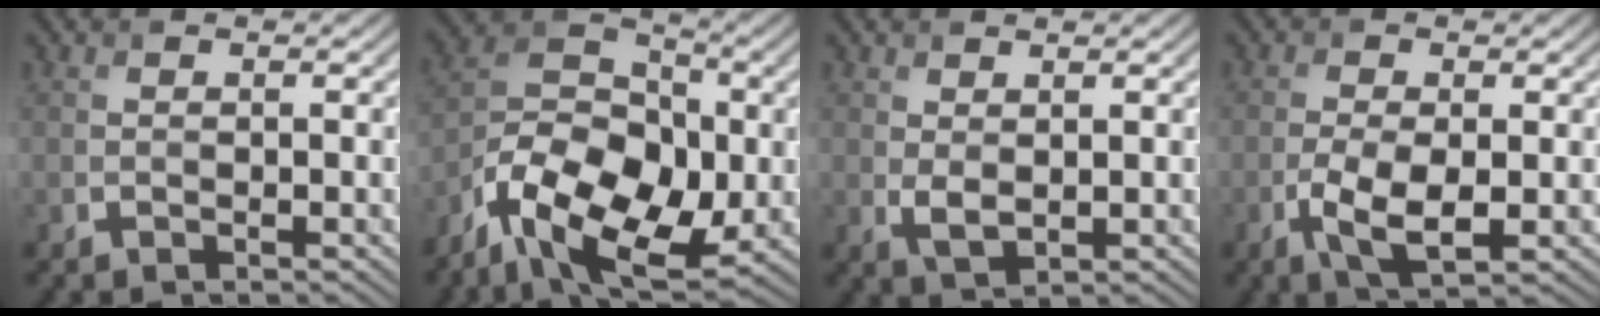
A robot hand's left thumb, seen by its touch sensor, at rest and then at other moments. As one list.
[{"total": 13.6, "force": [-6.1, 7.9, 9.3], "torque": [-0.186, -0.018, -0.131]}, {"total": 1.9, "force": [0.7, 1.0, 1.5], "torque": [-0.038, -0.005, 0.018]}, {"total": 5.1, "force": [-1.4, 2.1, 4.4], "torque": [-0.097, -0.007, -0.026]}]